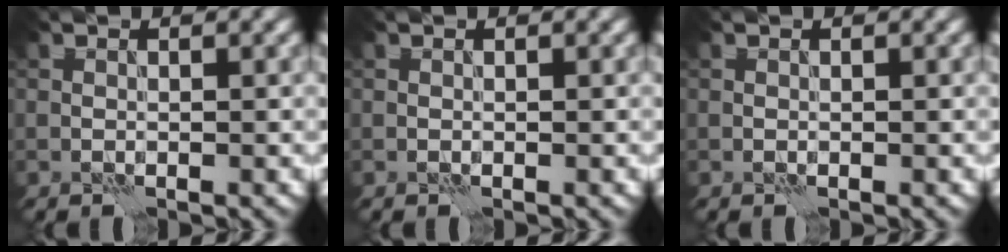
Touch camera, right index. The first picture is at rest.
{"total": 0.0}
{"total": 0.0}